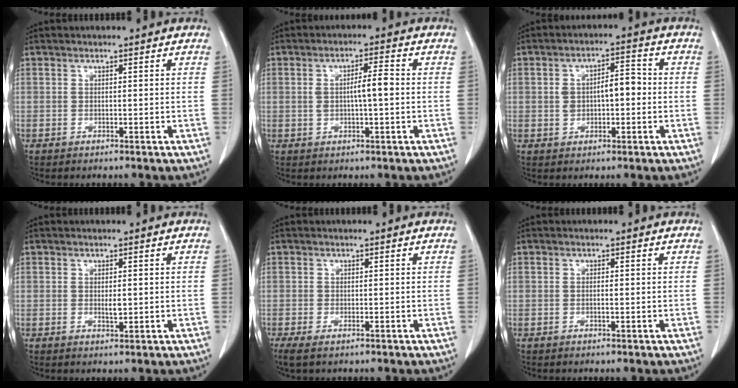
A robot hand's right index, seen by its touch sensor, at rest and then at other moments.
{"total": 4.4, "force": [0.0, 0.7, 4.3], "torque": [-0.074, 0.009, 0.000]}
{"total": 6.0, "force": [0.0, 2.8, 5.3], "torque": [-0.093, 0.025, 0.000]}
{"total": 1.4, "force": [0.0, 0.5, 1.3], "torque": [-0.024, -0.003, 0.002]}
{"total": 3.6, "force": [-2.3, 1.3, 2.4], "torque": [-0.045, -0.009, -0.035]}
{"total": 0.6, "force": [-0.1, 0.1, 0.6], "torque": [-0.011, 0.000, -0.002]}